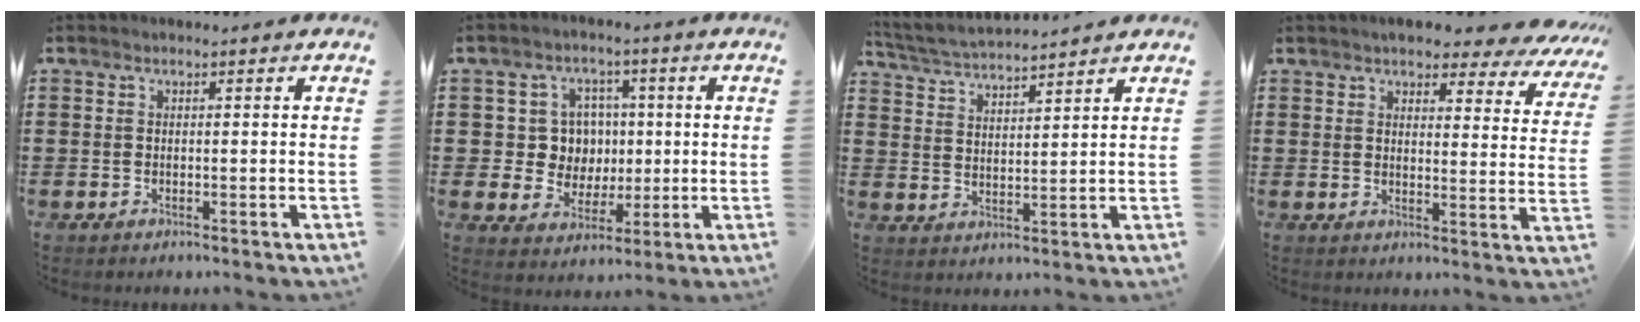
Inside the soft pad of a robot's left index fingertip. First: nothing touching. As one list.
[{"total": 6.8, "force": [0.9, 6.4, 2.1], "torque": [-0.063, 0.014, 0.017]}, {"total": 3.6, "force": [3.5, -0.2, 0.6], "torque": [-0.028, -0.020, 0.060]}, {"total": 4.9, "force": [4.5, 0.7, 1.9], "torque": [-0.047, -0.025, 0.077]}]